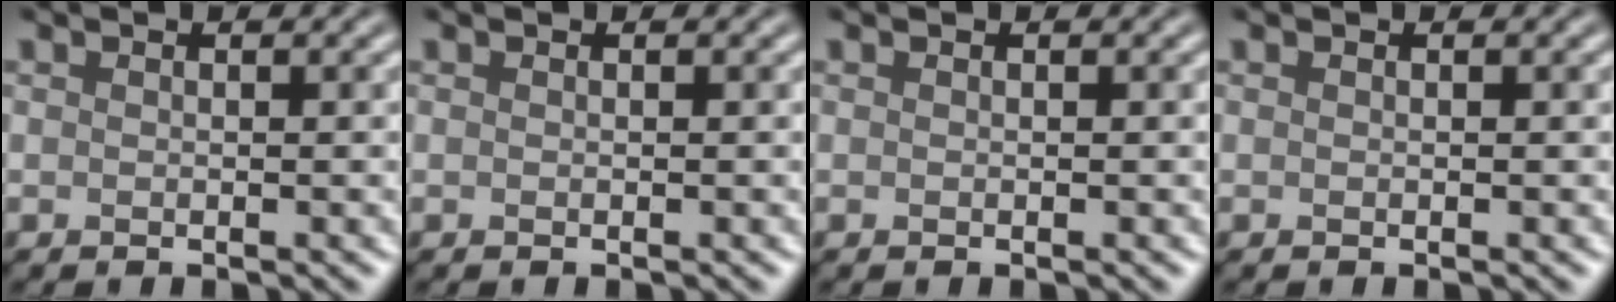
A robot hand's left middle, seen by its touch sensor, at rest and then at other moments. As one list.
[{"total": 0.0}, {"total": 0.0}, {"total": 0.0}]